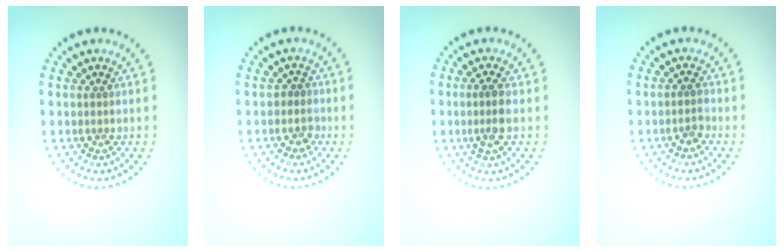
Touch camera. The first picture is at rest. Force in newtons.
{"total": 1.4, "press": 1.2, "slide": 0.8}
{"total": 2.1, "press": 1.9, "slide": 0.7}
{"total": 1.2, "press": 1.0, "slide": 0.7}